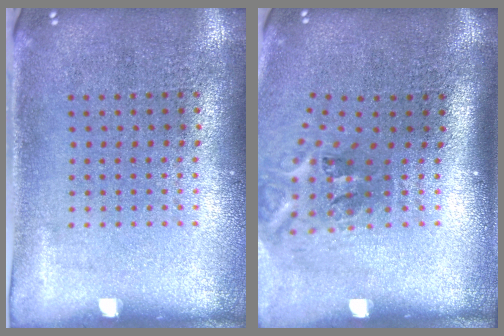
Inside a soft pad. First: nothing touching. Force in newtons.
{"total": 2.3, "press": 1.4, "slide": 1.8}